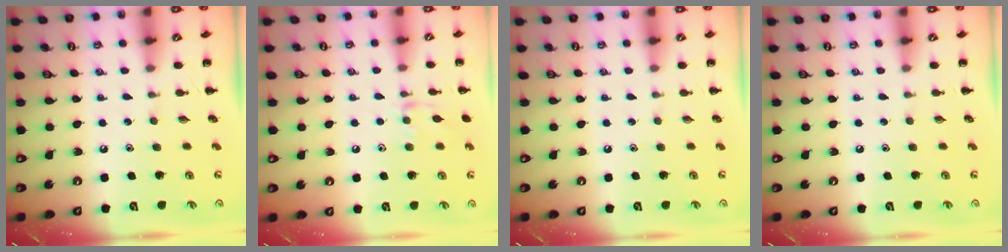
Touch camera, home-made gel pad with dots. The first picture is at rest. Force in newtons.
{"total": 7.8, "press": 7.6, "slide": 1.3}
{"total": 0.0}
{"total": 0.0}